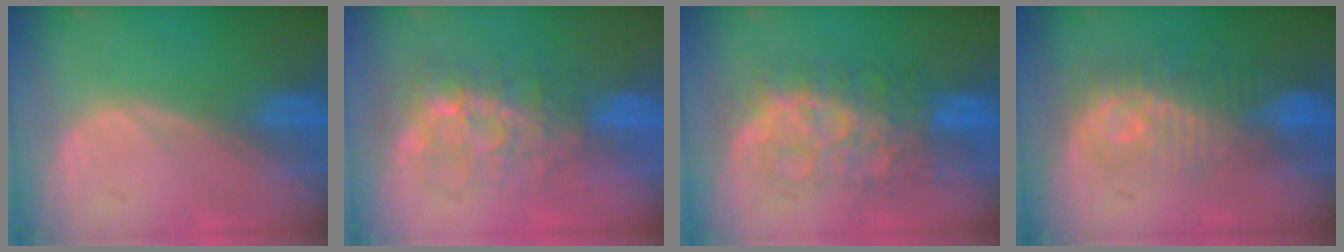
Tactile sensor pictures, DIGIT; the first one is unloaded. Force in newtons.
{"total": 8.7, "press": 7.5, "slide": 4.3}
{"total": 8.9, "press": 8.9, "slide": 0.3}
{"total": 9.7, "press": 8.7, "slide": 4.3}